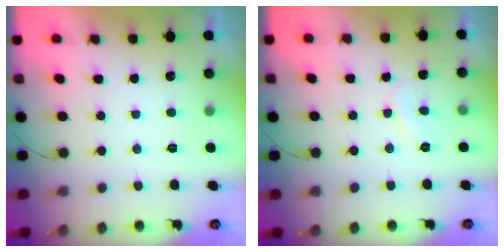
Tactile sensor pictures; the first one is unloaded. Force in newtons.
{"total": 4.8, "press": 4.8, "slide": 0.5}